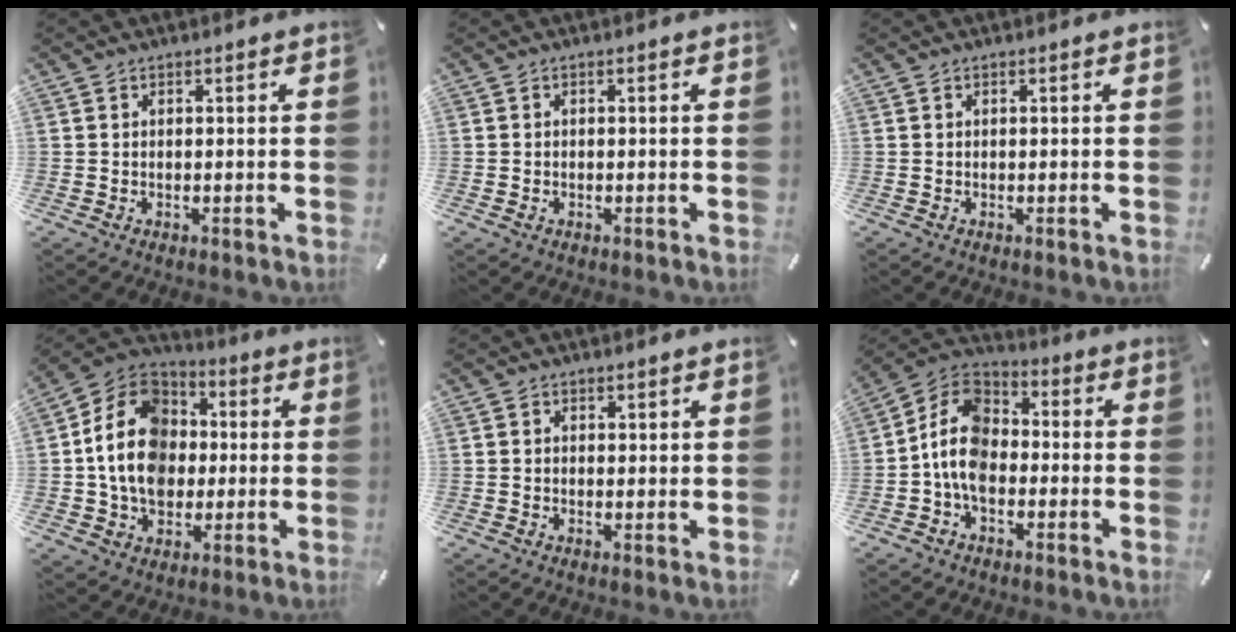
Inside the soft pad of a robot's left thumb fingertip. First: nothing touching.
{"total": 0.7, "force": [-0.3, 0.6, 0.3], "torque": [-0.005, 0.003, -0.007]}
{"total": 0.0}
{"total": 16.6, "force": [-0.3, 13.9, 9.2], "torque": [-0.202, 0.015, -0.006]}
{"total": 1.1, "force": [0.5, 1.0, 0.2], "torque": [0.003, 0.000, 0.008]}
{"total": 11.0, "force": [-3.1, 7.8, 7.2], "torque": [-0.171, 0.010, -0.064]}